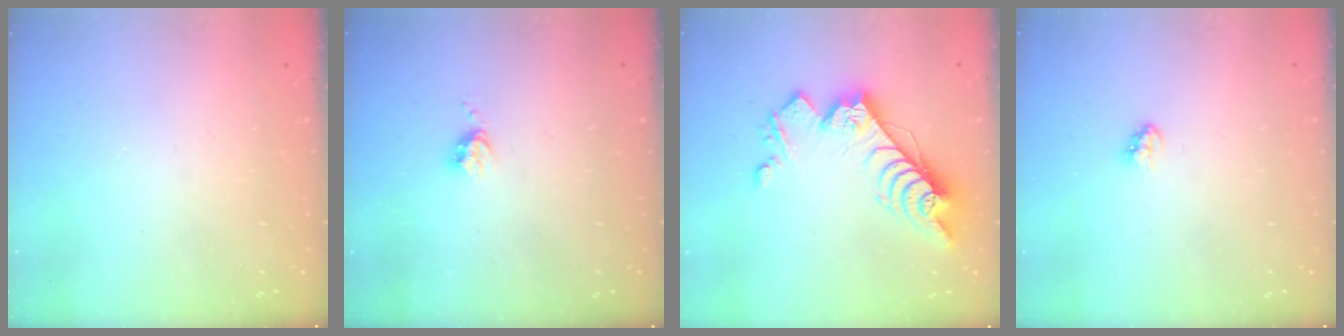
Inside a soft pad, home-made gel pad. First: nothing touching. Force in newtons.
{"total": 3.5, "press": 3.4, "slide": 0.5}
{"total": 14.6, "press": 14.5, "slide": 1.0}
{"total": 2.9, "press": 2.9, "slide": 0.2}